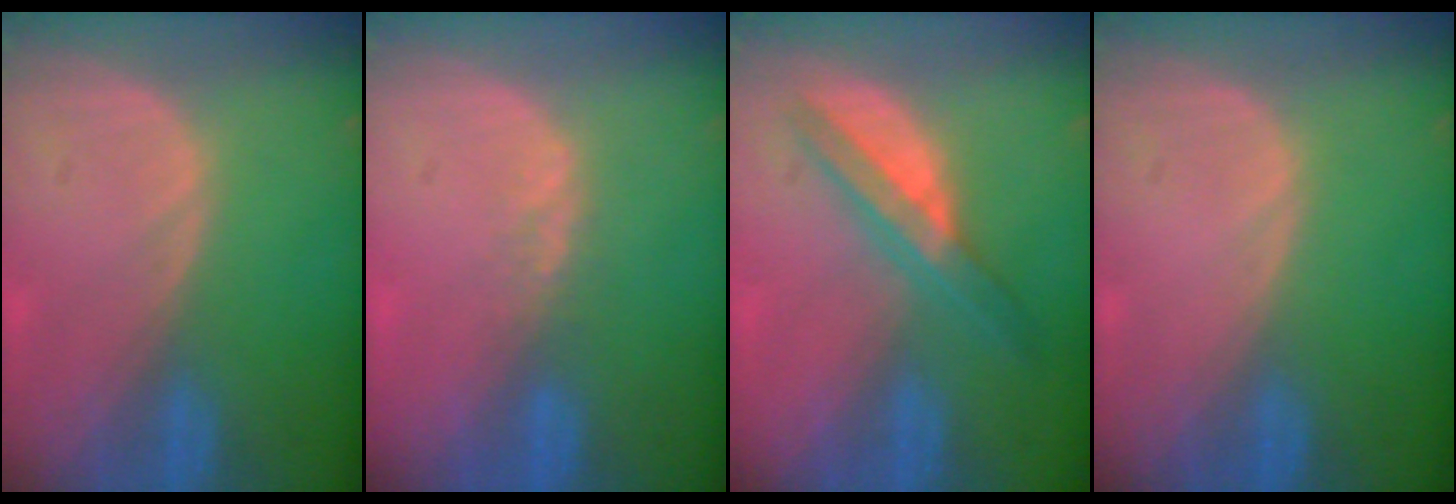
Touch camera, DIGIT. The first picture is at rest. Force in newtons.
{"total": 1.7, "press": 1.4, "slide": 0.9}
{"total": 6.2, "press": 5.5, "slide": 2.8}
{"total": 0.0}